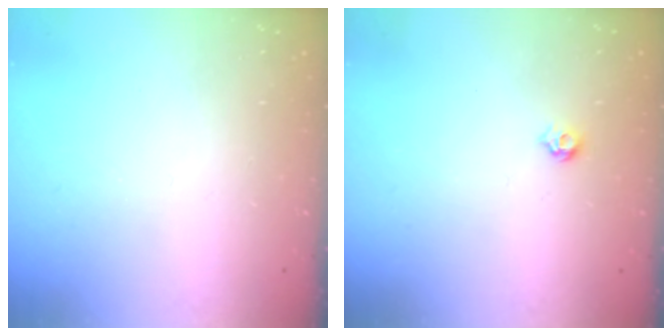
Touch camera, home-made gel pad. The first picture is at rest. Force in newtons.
{"total": 4.4, "press": 4.3, "slide": 0.9}